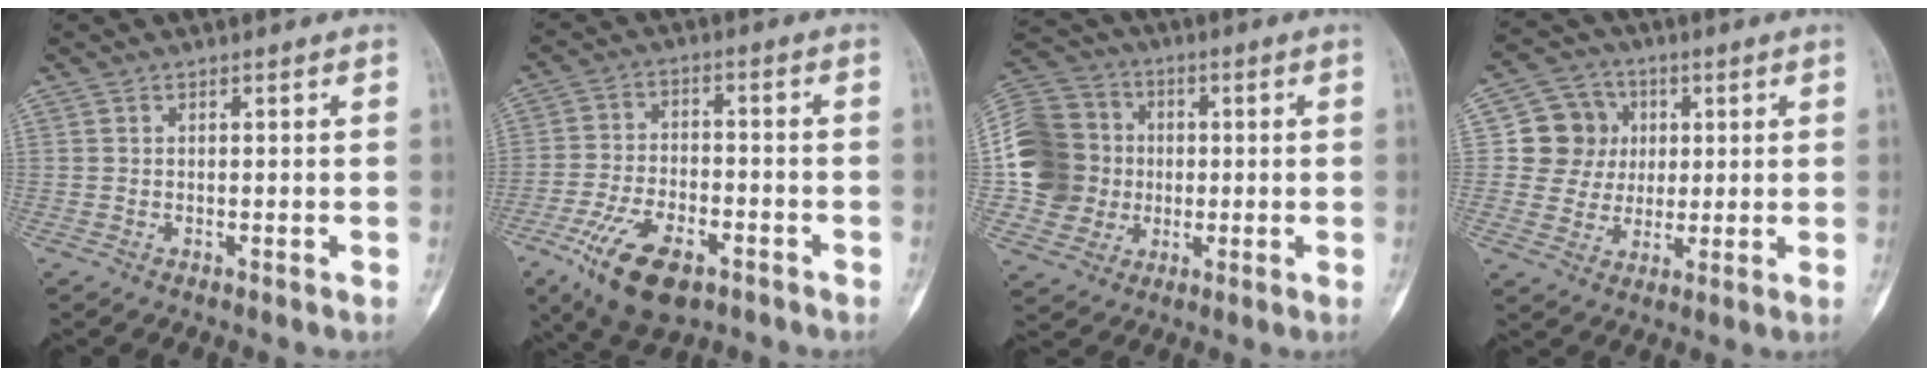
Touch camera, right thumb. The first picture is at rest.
{"total": 13.7, "force": [-7.4, 6.6, 9.5], "torque": [-0.172, 0.017, -0.126]}
{"total": 16.9, "force": [-0.3, 15.5, 6.7], "torque": [-0.114, 0.031, -0.002]}
{"total": 9.6, "force": [1.7, 9.2, 2.4], "torque": [0.005, 0.007, 0.027]}